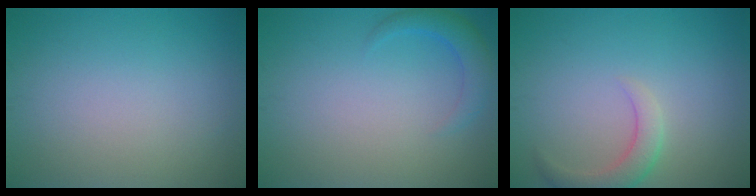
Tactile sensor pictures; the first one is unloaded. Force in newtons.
{"total": 2.4, "press": 2.4, "slide": 0.2}
{"total": 2.7, "press": 2.7, "slide": 0.2}